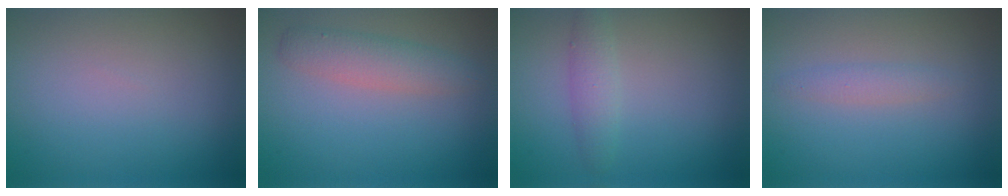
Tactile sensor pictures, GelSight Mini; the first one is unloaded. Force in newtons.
{"total": 3.0, "press": 3.0, "slide": 0.1}
{"total": 1.9, "press": 1.9, "slide": 0.0}
{"total": 1.4, "press": 1.4, "slide": 0.0}